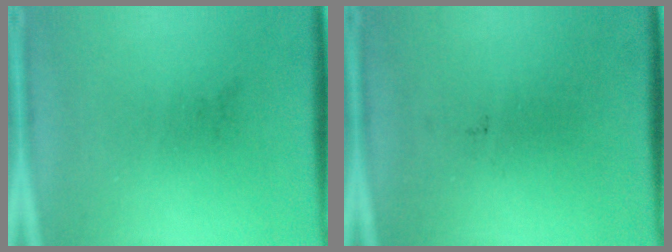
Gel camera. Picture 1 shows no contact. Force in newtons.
{"total": 0.0}